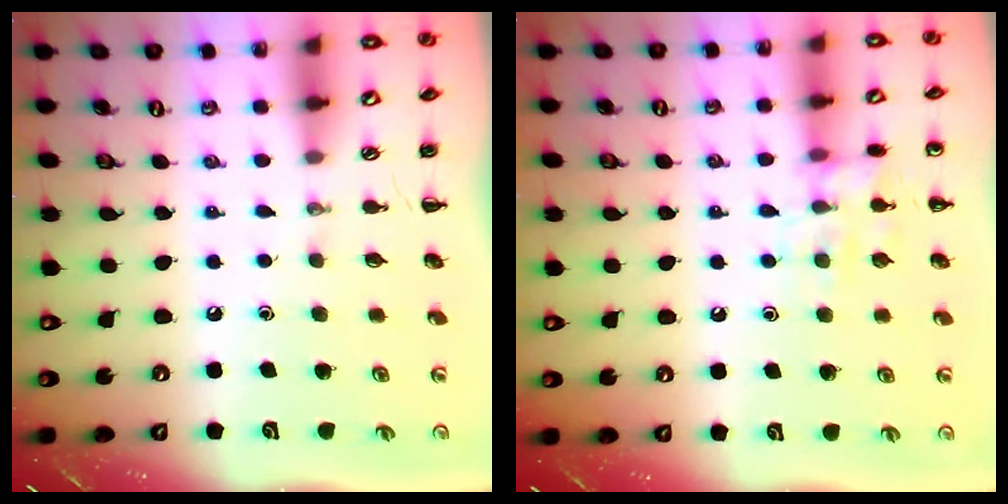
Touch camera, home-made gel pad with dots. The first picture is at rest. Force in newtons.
{"total": 9.5, "press": 9.5, "slide": 0.6}